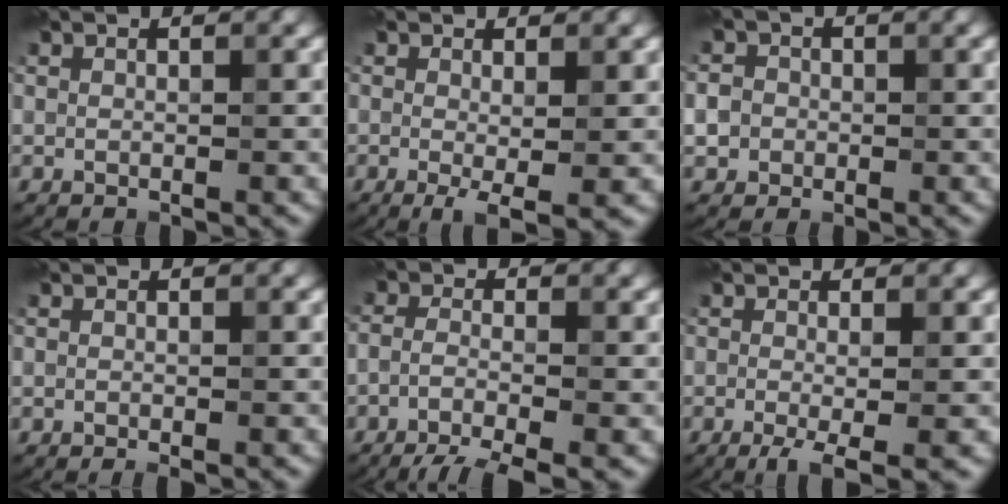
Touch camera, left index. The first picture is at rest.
{"total": 3.0, "force": [-0.5, 0.5, 2.9], "torque": [-0.050, -0.012, -0.008]}
{"total": 3.9, "force": [-0.5, 3.6, 1.4], "torque": [-0.011, 0.017, -0.036]}
{"total": 0.9, "force": [-0.5, 0.2, 0.7], "torque": [-0.011, -0.007, -0.007]}
{"total": 5.6, "force": [-3.8, 1.4, 3.9], "torque": [-0.074, -0.011, -0.078]}
{"total": 4.0, "force": [-1.4, 1.0, 3.6], "torque": [-0.058, -0.008, -0.026]}